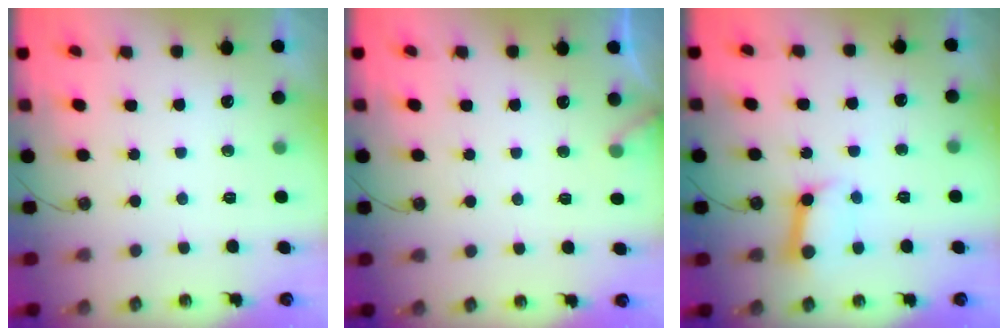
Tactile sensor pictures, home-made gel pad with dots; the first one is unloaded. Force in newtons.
{"total": 3.8, "press": 3.8, "slide": 0.3}
{"total": 9.3, "press": 9.2, "slide": 1.1}